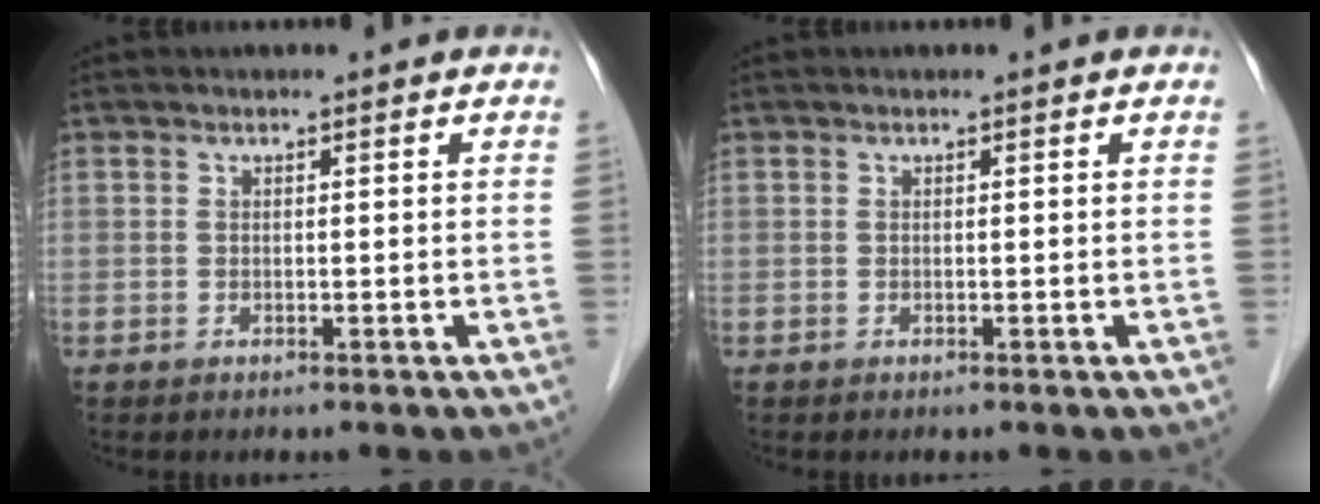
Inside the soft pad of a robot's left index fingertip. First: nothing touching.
{"total": 0.0}